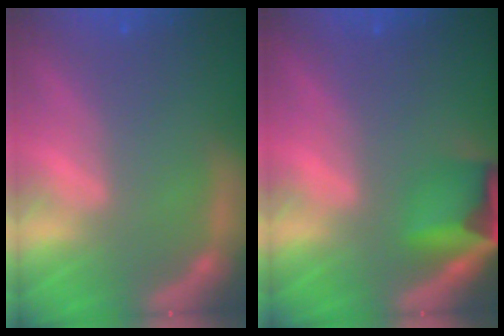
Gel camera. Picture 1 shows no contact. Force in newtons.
{"total": 5.4}